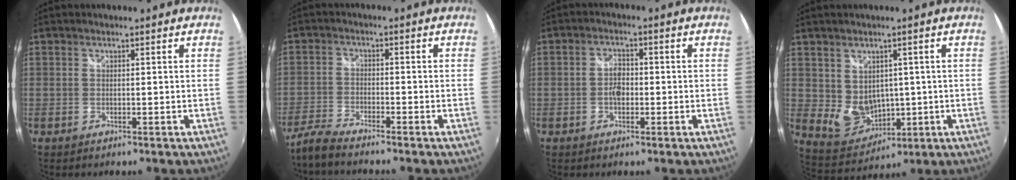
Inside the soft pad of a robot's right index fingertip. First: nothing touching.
{"total": 4.9, "force": [-4.5, 0.4, 1.9], "torque": [-0.055, -0.006, -0.095]}
{"total": 2.9, "force": [-0.7, 1.9, 2.1], "torque": [-0.038, 0.011, -0.012]}
{"total": 7.2, "force": [0.8, 6.1, 3.7], "torque": [-0.073, -0.003, 0.040]}